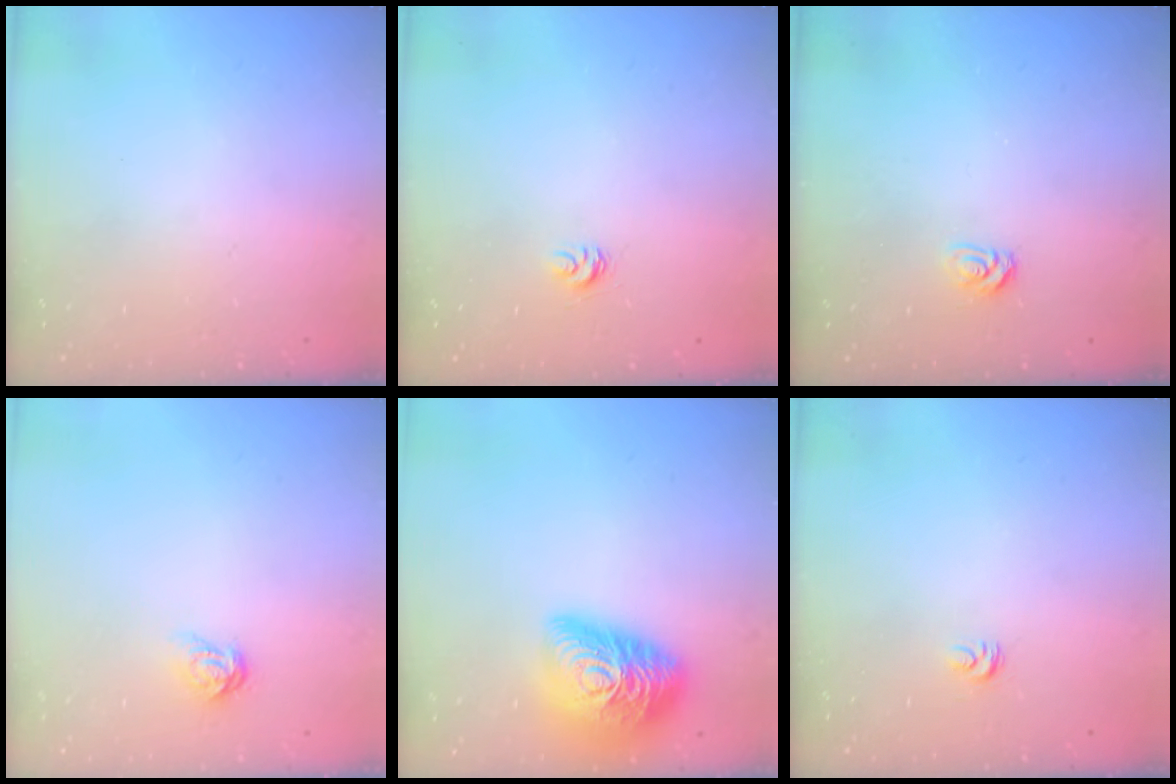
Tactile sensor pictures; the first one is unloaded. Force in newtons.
{"total": 4.3, "press": 4.3, "slide": 0.5}
{"total": 3.4, "press": 3.4, "slide": 0.4}
{"total": 3.9, "press": 3.9, "slide": 0.4}
{"total": 21.3, "press": 21.2, "slide": 1.0}
{"total": 2.7, "press": 2.7, "slide": 0.2}